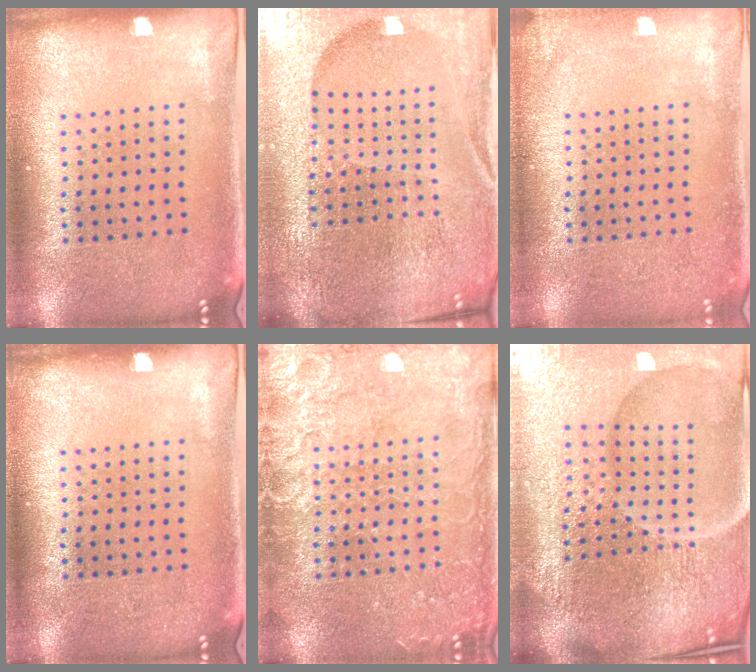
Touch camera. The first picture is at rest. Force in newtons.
{"total": 5.5, "press": 5.0, "slide": 2.3}
{"total": 1.1, "press": 1.1, "slide": 0.1}
{"total": 0.0}
{"total": 5.4, "press": 5.4, "slide": 0.7}
{"total": 7.3, "press": 6.4, "slide": 3.5}